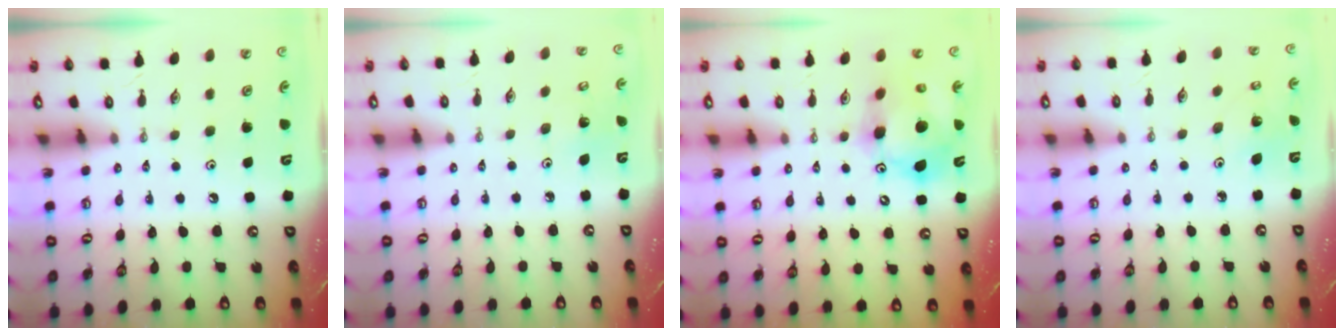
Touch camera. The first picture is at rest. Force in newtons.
{"total": 2.3, "press": 2.3, "slide": 0.1}
{"total": 14.5, "press": 14.3, "slide": 2.3}
{"total": 2.2, "press": 2.2, "slide": 0.2}